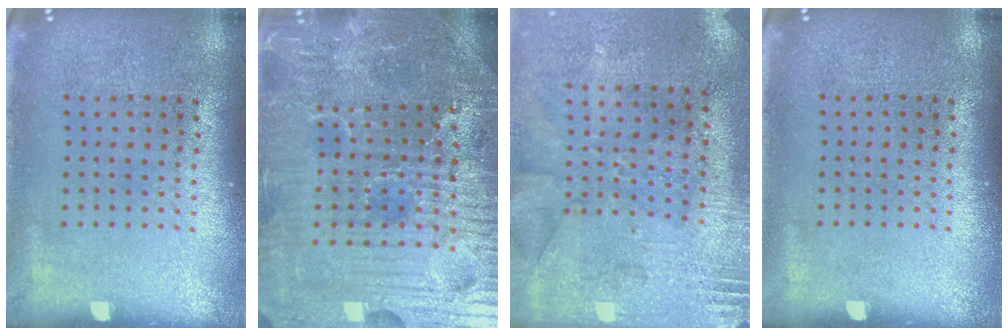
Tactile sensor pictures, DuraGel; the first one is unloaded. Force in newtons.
{"total": 5.5, "press": 5.2, "slide": 1.5}
{"total": 2.8, "press": 2.2, "slide": 1.7}
{"total": 0.0}